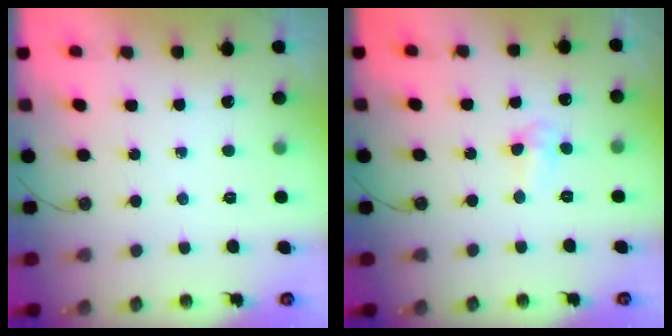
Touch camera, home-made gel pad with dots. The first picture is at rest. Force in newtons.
{"total": 3.7, "press": 2.7, "slide": 2.5}